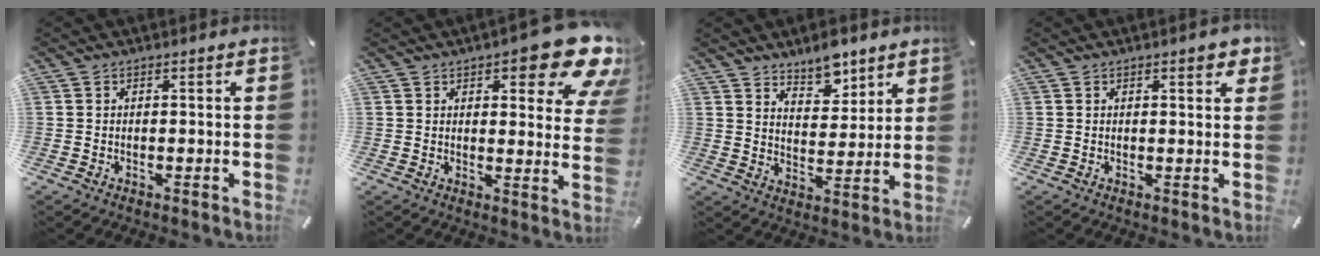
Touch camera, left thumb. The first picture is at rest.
{"total": 15.2, "force": [9.0, 5.3, 11.0], "torque": [-0.134, -0.062, 0.147]}
{"total": 7.5, "force": [6.5, 3.6, 1.2], "torque": [-0.007, -0.047, 0.117]}
{"total": 2.4, "force": [1.4, 0.9, 1.7], "torque": [-0.021, -0.001, 0.020]}